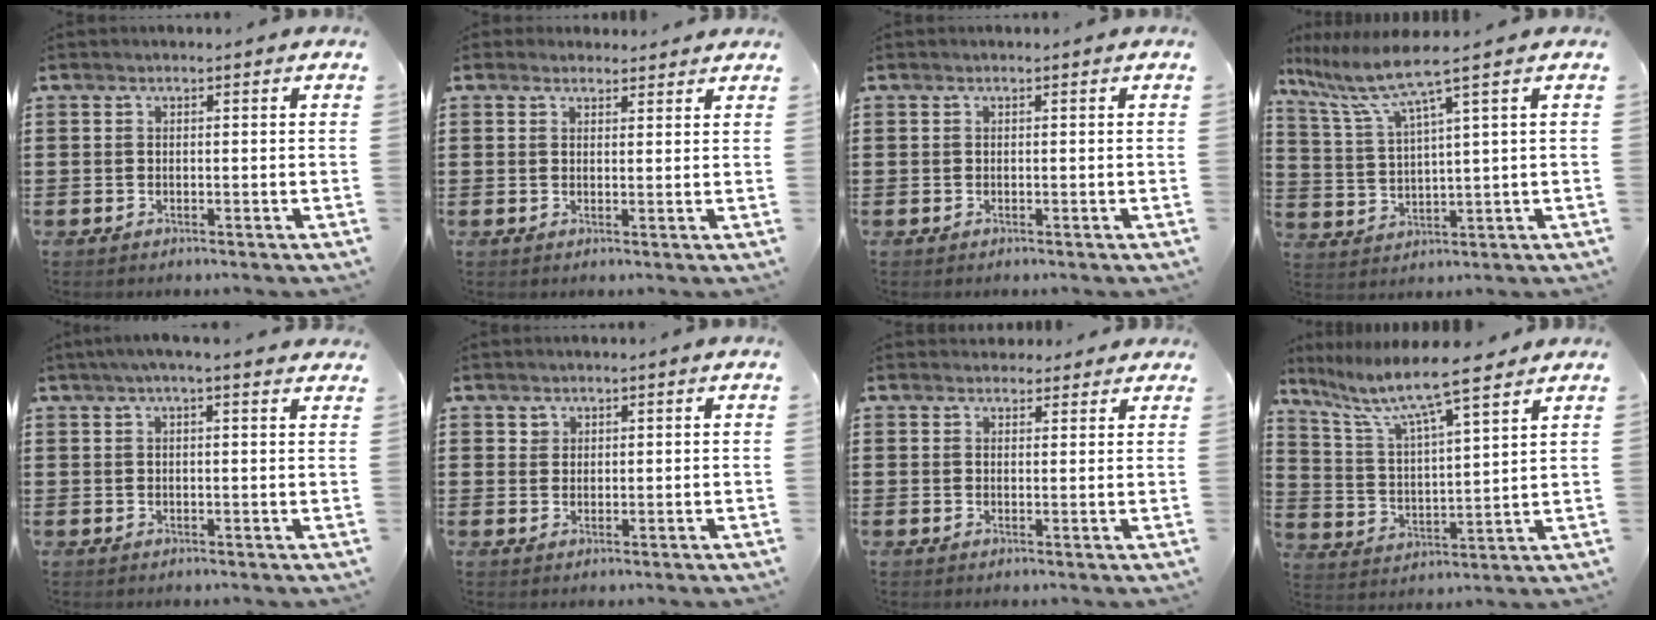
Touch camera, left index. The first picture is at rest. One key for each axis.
{"total": 2.1, "fx": 1.9, "fy": 0.8, "fz": 0.1, "tx": 0.001, "ty": 0.000, "tz": 0.037}
{"total": 0.0}
{"total": 6.8, "fx": 4.8, "fy": -0.5, "fz": 4.9, "tx": -0.122, "ty": -0.031, "tz": 0.075}
{"total": 2.5, "fx": 1.8, "fy": 0.0, "fz": 1.7, "tx": -0.037, "ty": 0.003, "tz": 0.032}
{"total": 1.4, "fx": 1.1, "fy": 0.8, "fz": 0.1, "tx": -0.004, "ty": 0.000, "tz": 0.022}
{"total": 2.5, "fx": 2.3, "fy": 1.0, "fz": 0.2, "tx": -0.001, "ty": -0.003, "tz": 0.043}
{"total": 8.5, "fx": 7.2, "fy": 0.4, "fz": 4.6, "tx": -0.118, "ty": -0.041, "tz": 0.119}